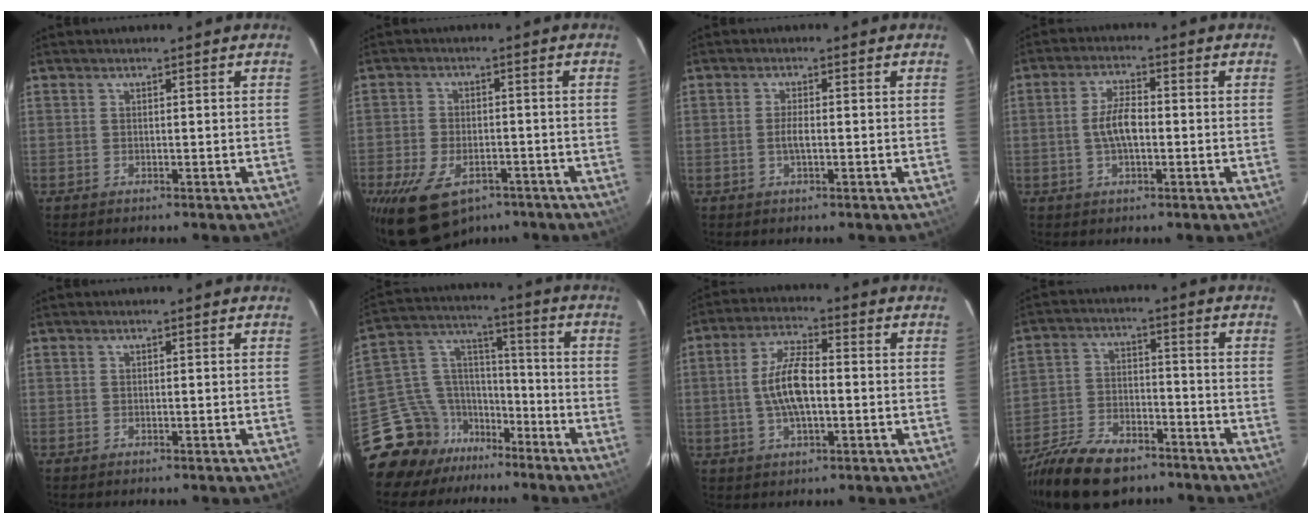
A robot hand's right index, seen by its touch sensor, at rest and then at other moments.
{"total": 12.3, "force": [-7.9, 7.0, 6.3], "torque": [-0.146, -0.011, -0.123]}
{"total": 2.0, "force": [-0.5, 0.2, 2.0], "torque": [-0.042, 0.000, -0.011]}
{"total": 5.3, "force": [-0.8, 1.9, 4.8], "torque": [-0.096, 0.007, -0.014]}
{"total": 0.0}
{"total": 14.6, "force": [-11.1, 9.1, 2.9], "torque": [-0.087, 0.067, -0.189]}
{"total": 8.7, "force": [-0.9, 3.1, 8.1], "torque": [-0.161, 0.008, -0.018]}
{"total": 18.4, "force": [-13.7, 8.2, 9.1], "torque": [-0.209, -0.018, -0.235]}